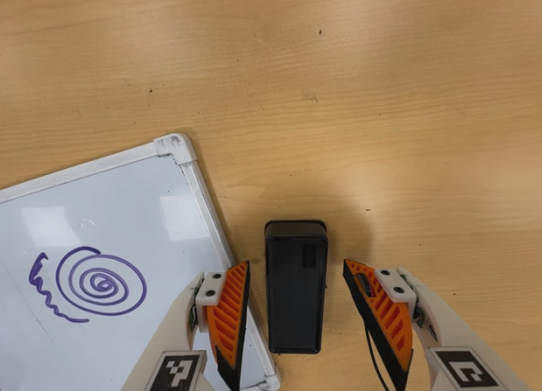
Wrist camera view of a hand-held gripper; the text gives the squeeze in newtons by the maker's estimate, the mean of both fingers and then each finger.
{"total": 0.0}